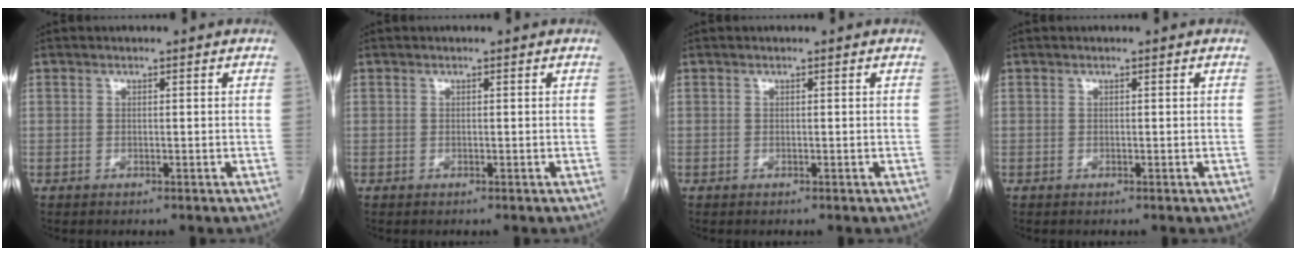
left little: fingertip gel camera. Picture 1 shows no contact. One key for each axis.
{"total": 0.0}
{"total": 0.0}
{"total": 0.0}